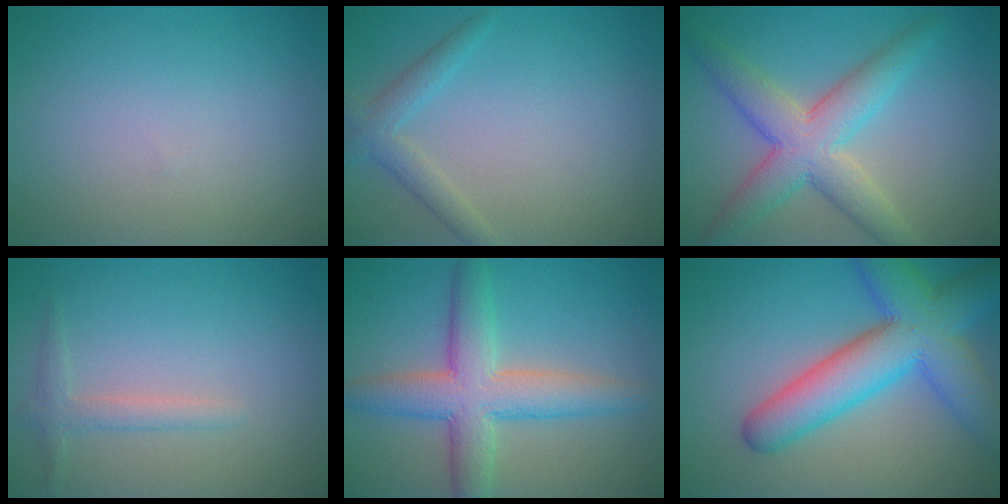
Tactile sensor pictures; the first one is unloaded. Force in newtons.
{"total": 2.3, "press": 2.3, "slide": 0.2}
{"total": 6.5, "press": 6.5, "slide": 0.3}
{"total": 1.8, "press": 1.7, "slide": 0.1}
{"total": 6.7, "press": 6.6, "slide": 0.4}
{"total": 9.3, "press": 9.3, "slide": 0.3}